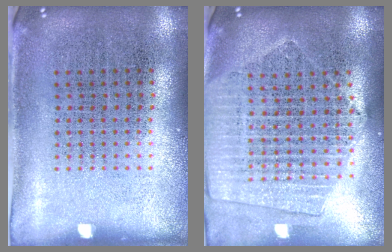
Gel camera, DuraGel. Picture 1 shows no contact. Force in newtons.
{"total": 2.0, "press": 1.9, "slide": 0.8}